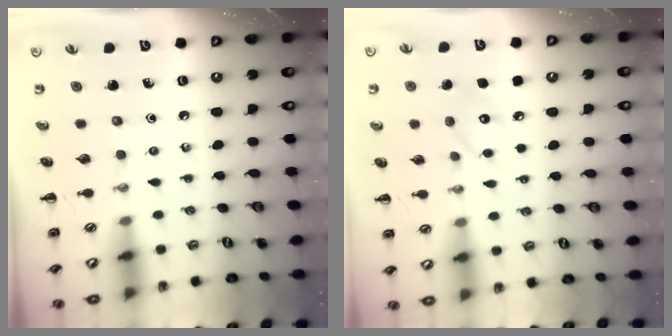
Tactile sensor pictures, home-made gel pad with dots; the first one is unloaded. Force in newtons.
{"total": 6.5, "press": 6.3, "slide": 1.3}